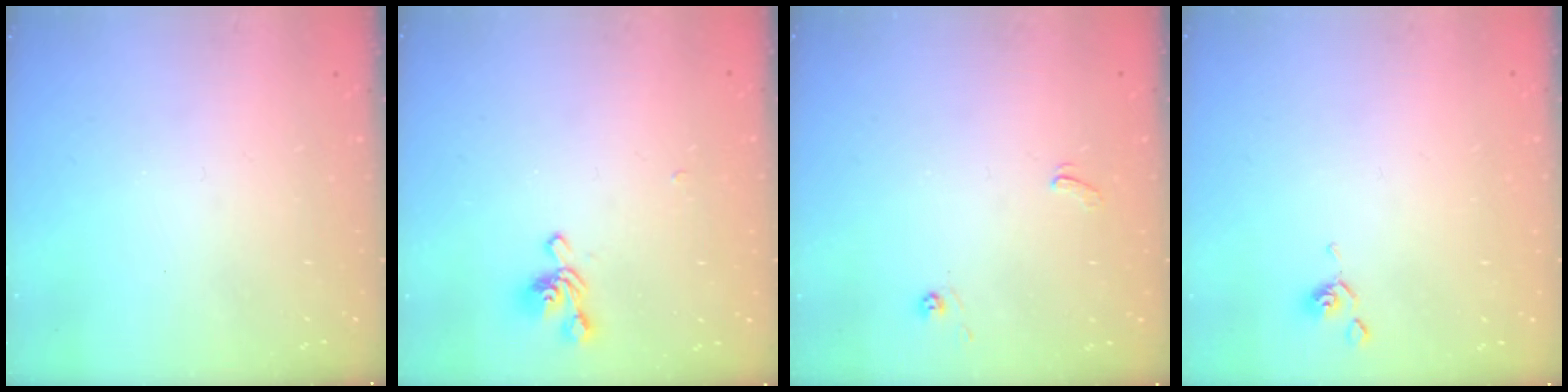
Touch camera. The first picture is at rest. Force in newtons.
{"total": 1.8, "press": 1.6, "slide": 0.9}
{"total": 2.9, "press": 2.9, "slide": 0.3}
{"total": 1.8, "press": 1.8, "slide": 0.1}